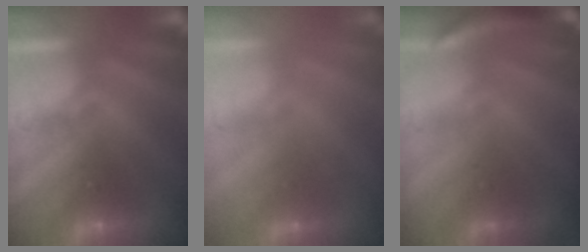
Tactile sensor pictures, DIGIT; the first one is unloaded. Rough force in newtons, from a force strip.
{"total": 2.3}
{"total": 2.9}